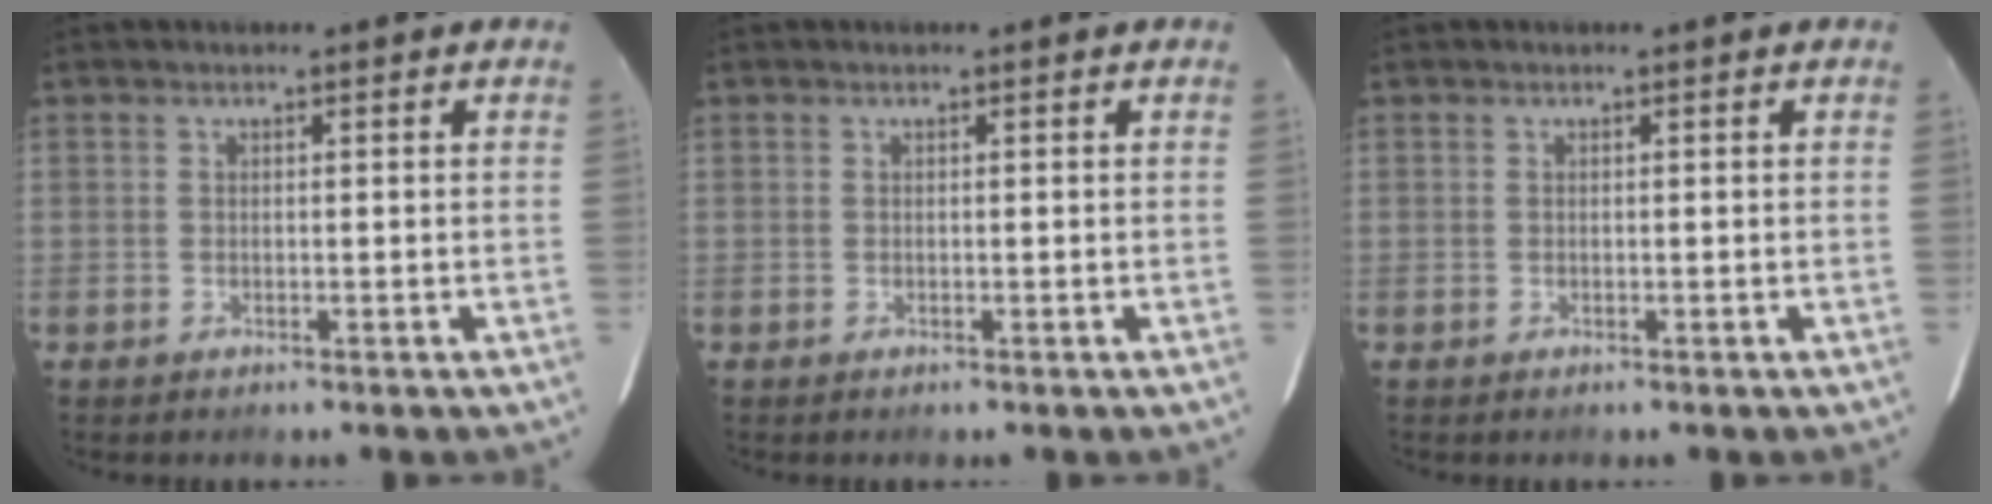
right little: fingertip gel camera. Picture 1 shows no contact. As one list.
[{"total": 0.0}, {"total": 0.0}]